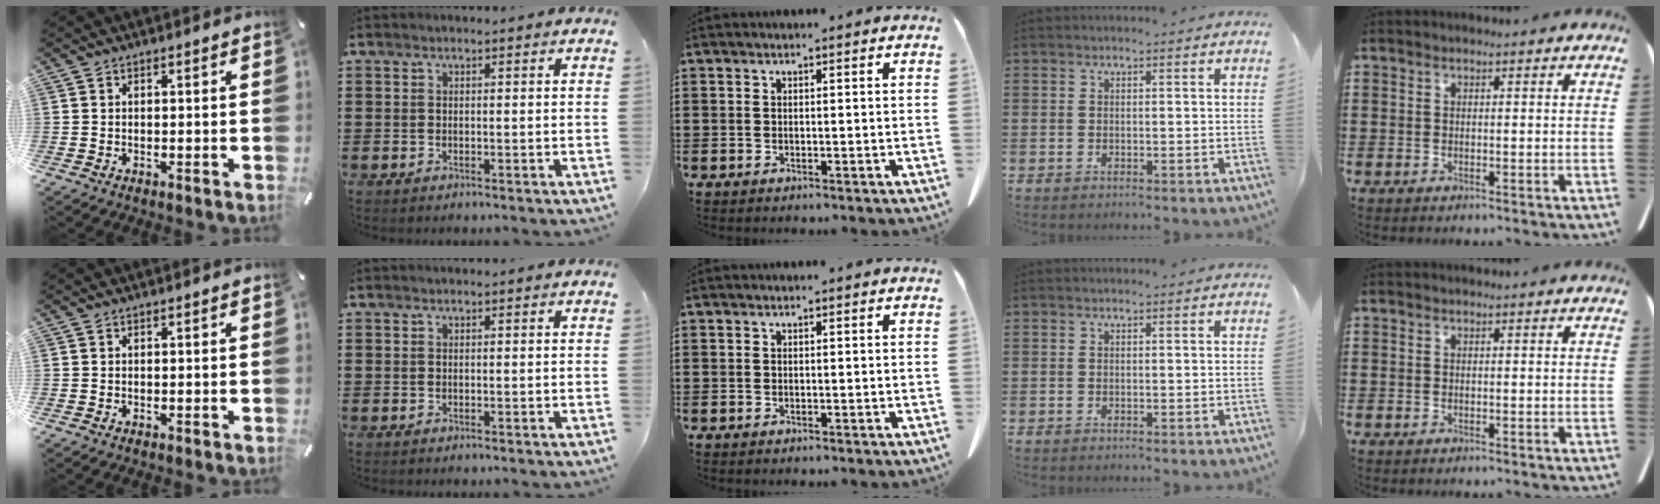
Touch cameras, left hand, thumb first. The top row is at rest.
{}